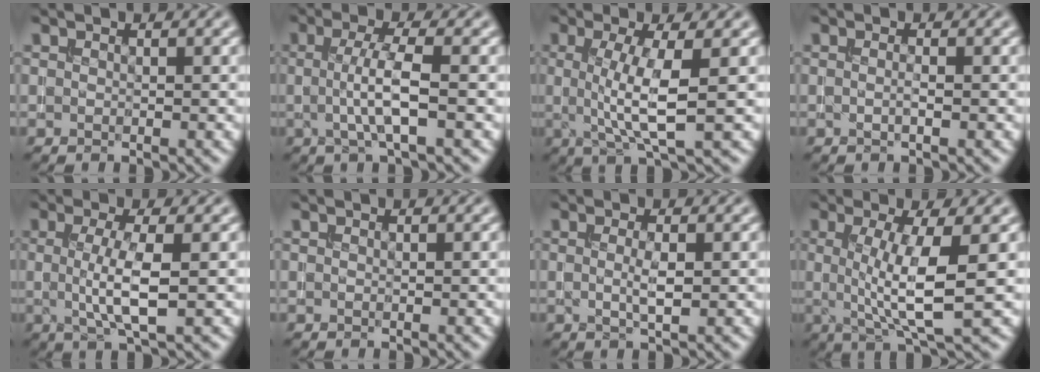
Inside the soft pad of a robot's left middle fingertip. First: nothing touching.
{"total": 3.9, "force": [-0.3, 0.8, 3.8], "torque": [-0.070, 0.000, -0.005]}
{"total": 5.2, "force": [0.1, 1.2, 5.1], "torque": [-0.095, -0.001, 0.001]}
{"total": 0.8, "force": [-0.2, 0.2, 0.8], "torque": [-0.011, 0.001, -0.006]}
{"total": 4.4, "force": [-0.1, 1.0, 4.3], "torque": [-0.080, -0.002, -0.001]}
{"total": 0.0}
{"total": 1.8, "force": [0.0, 0.4, 1.7], "torque": [-0.033, 0.003, 0.000]}
{"total": 6.3, "force": [0.2, 1.4, 6.1], "torque": [-0.103, -0.003, 0.003]}